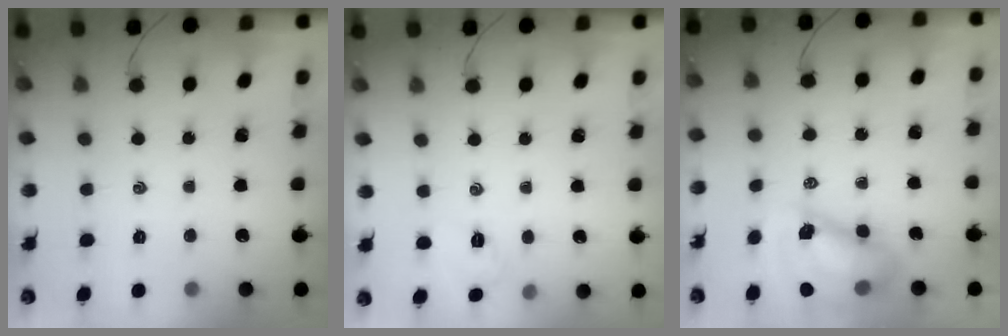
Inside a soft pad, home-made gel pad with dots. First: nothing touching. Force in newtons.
{"total": 3.2, "press": 3.1, "slide": 1.0}
{"total": 10.7, "press": 10.3, "slide": 2.9}